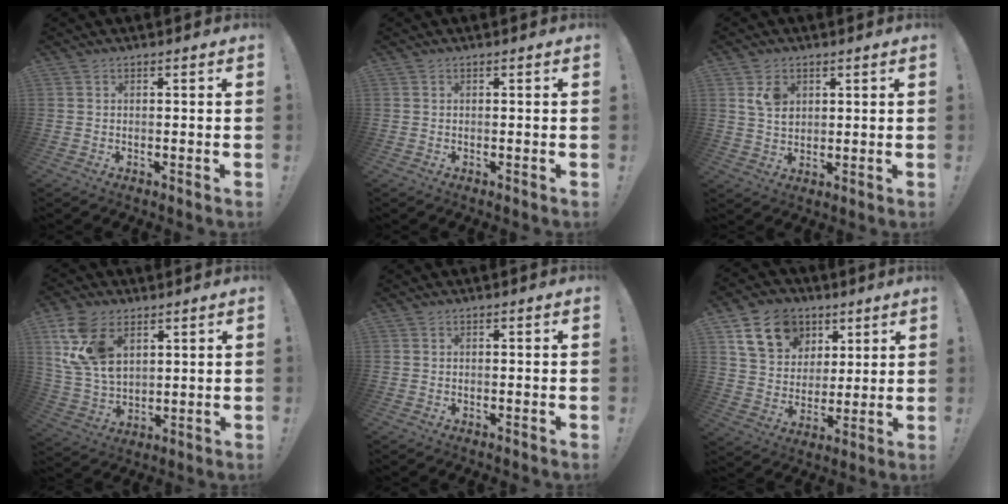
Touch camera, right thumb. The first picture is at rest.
{"total": 0.0}
{"total": 5.9, "force": [2.8, 4.2, 3.0], "torque": [-0.052, -0.004, 0.054]}
{"total": 15.1, "force": [7.0, 9.5, 9.5], "torque": [-0.193, -0.025, 0.136]}
{"total": 0.0}
{"total": 15.9, "force": [7.8, 12.1, 6.7], "torque": [-0.102, -0.033, 0.156]}